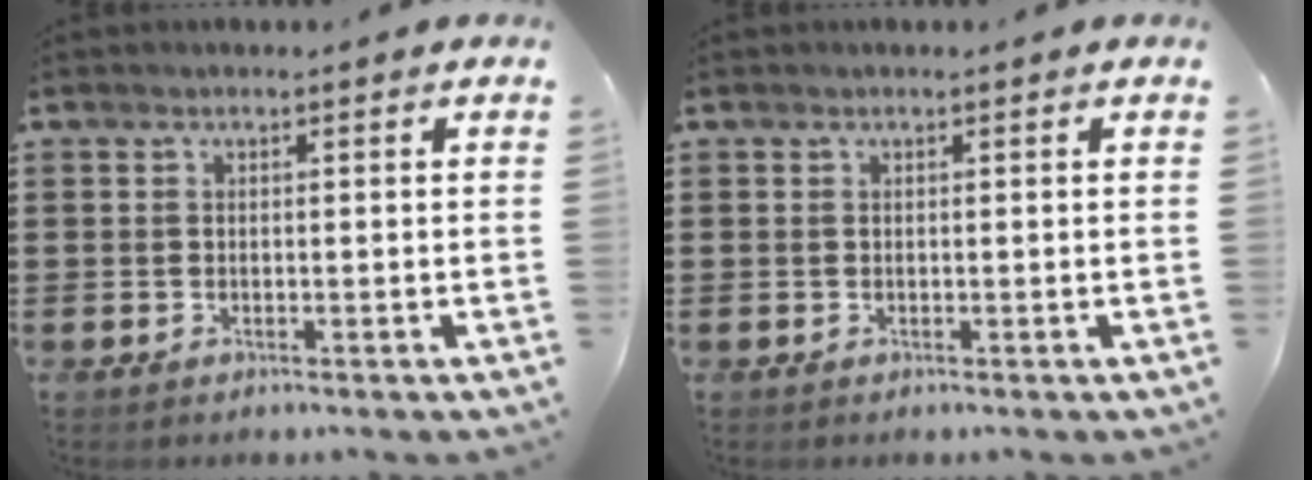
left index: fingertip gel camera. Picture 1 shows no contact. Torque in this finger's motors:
{"motor_torque": [0.28, -0.20, 0.00, -0.03]}